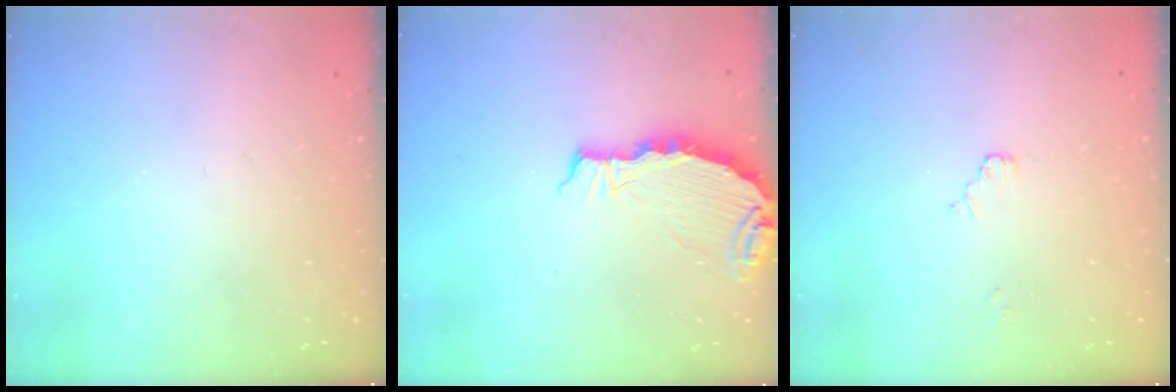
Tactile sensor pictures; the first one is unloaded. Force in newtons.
{"total": 6.9, "press": 6.9, "slide": 0.4}
{"total": 2.0, "press": 1.9, "slide": 0.3}